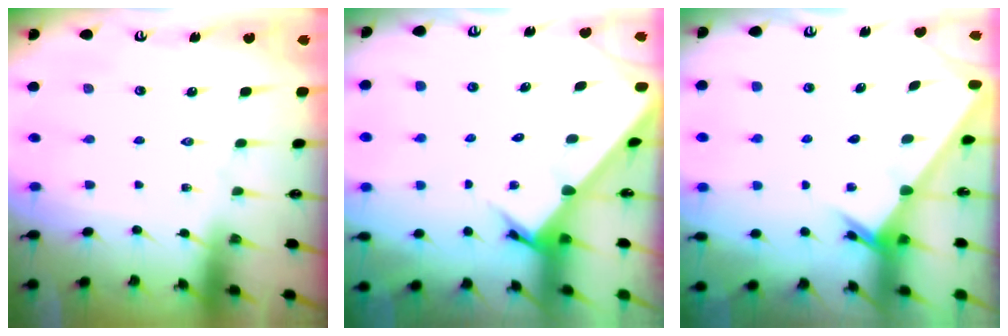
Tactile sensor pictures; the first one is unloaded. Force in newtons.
{"total": 2.9, "press": 2.9, "slide": 0.2}
{"total": 2.4, "press": 2.4, "slide": 0.2}